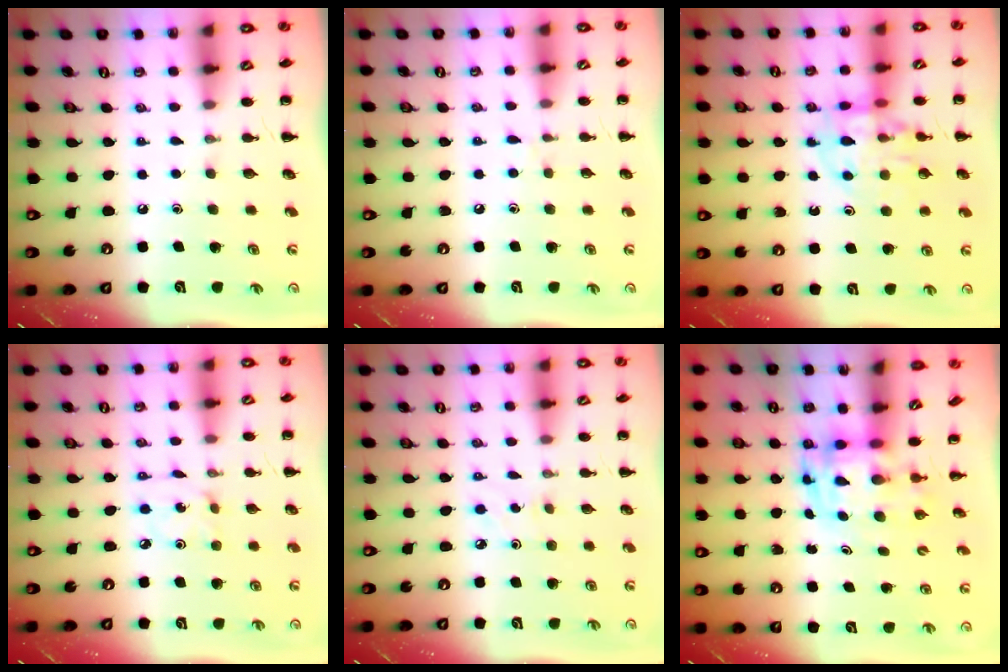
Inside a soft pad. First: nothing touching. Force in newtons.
{"total": 3.8, "press": 3.5, "slide": 1.4}
{"total": 11.0, "press": 10.9, "slide": 1.8}
{"total": 1.8, "press": 1.7, "slide": 0.5}
{"total": 2.1, "press": 2.0, "slide": 0.8}
{"total": 3.7, "press": 3.6, "slide": 0.8}